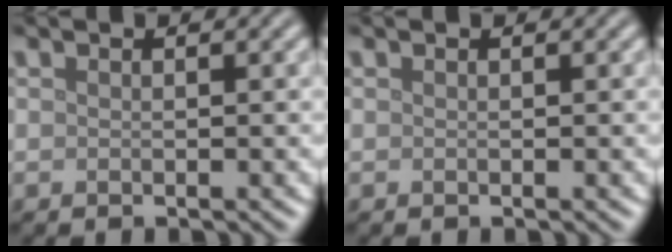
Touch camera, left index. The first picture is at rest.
{"total": 0.0}